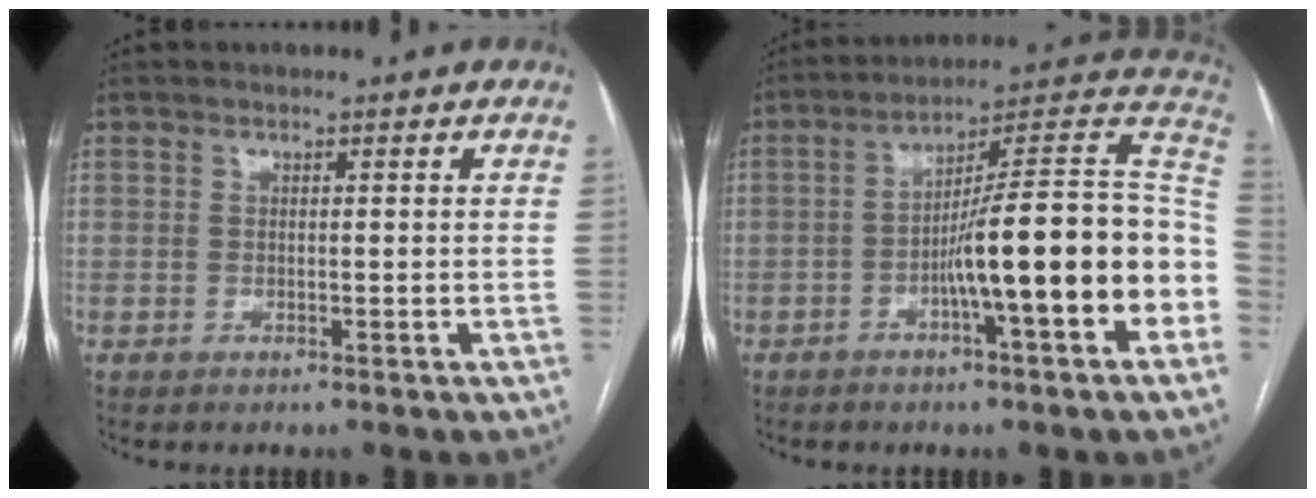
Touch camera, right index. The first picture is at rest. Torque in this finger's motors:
{"motor_torque": [1.92, -0.21, 1.05, 0.21]}